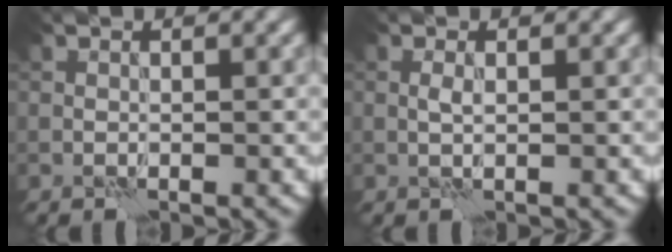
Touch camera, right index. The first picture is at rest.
{"total": 0.8, "force": [0.0, 0.2, 0.8], "torque": [-0.019, 0.002, 0.002]}